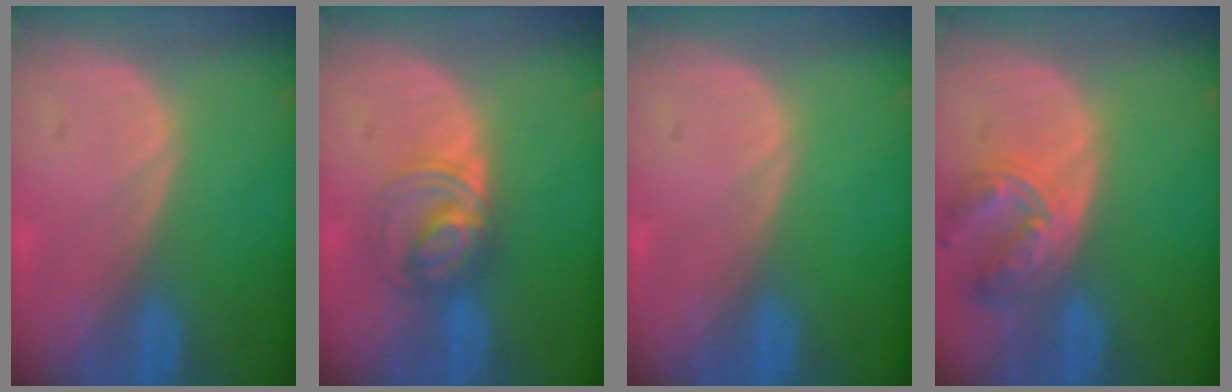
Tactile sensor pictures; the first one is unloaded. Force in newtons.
{"total": 5.4, "press": 5.4, "slide": 0.5}
{"total": 0.0}
{"total": 7.6, "press": 6.6, "slide": 3.6}